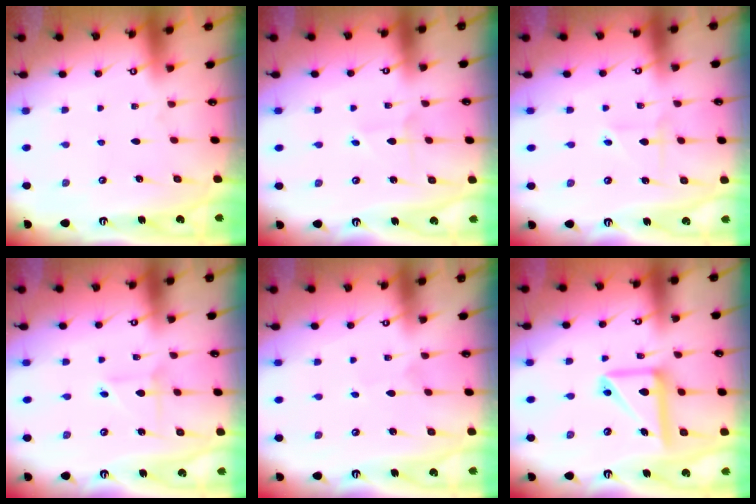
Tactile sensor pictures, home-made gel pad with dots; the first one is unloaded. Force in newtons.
{"total": 1.9, "press": 1.9, "slide": 0.1}
{"total": 2.3, "press": 2.3, "slide": 0.4}
{"total": 2.7, "press": 2.7, "slide": 0.2}
{"total": 1.5, "press": 1.4, "slide": 0.1}
{"total": 13.9, "press": 13.8, "slide": 1.8}